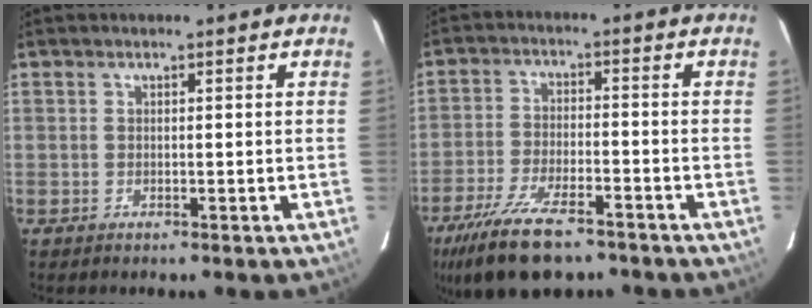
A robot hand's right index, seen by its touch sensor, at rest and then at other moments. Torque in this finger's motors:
{"motor_torque": [1.33, -0.80, 0.69, 0.17]}